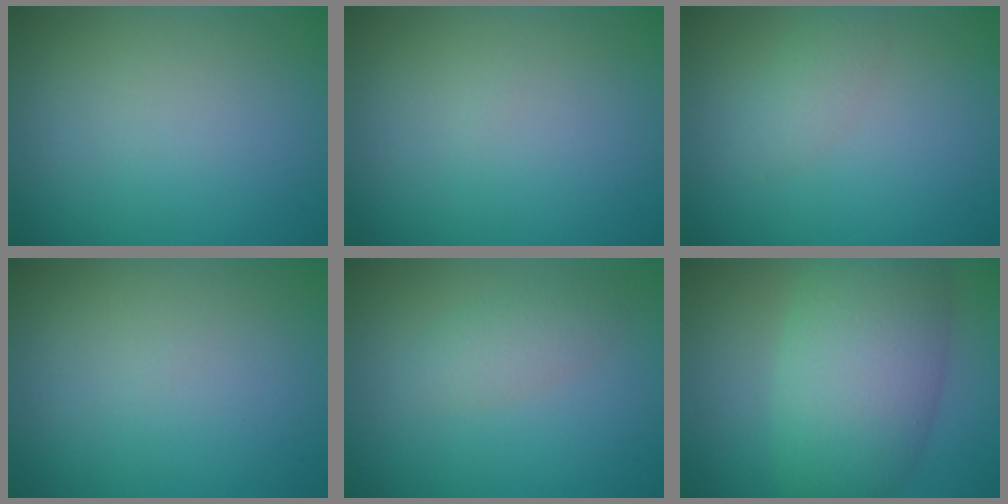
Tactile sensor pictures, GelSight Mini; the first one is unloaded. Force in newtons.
{"total": 0.0}
{"total": 1.5, "press": 1.5, "slide": 0.1}
{"total": 0.0}
{"total": 2.1, "press": 2.1, "slide": 0.0}
{"total": 9.4, "press": 9.4, "slide": 0.6}